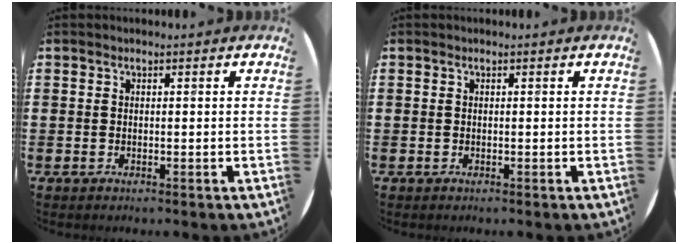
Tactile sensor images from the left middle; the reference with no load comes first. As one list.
[{"total": 0.0}]